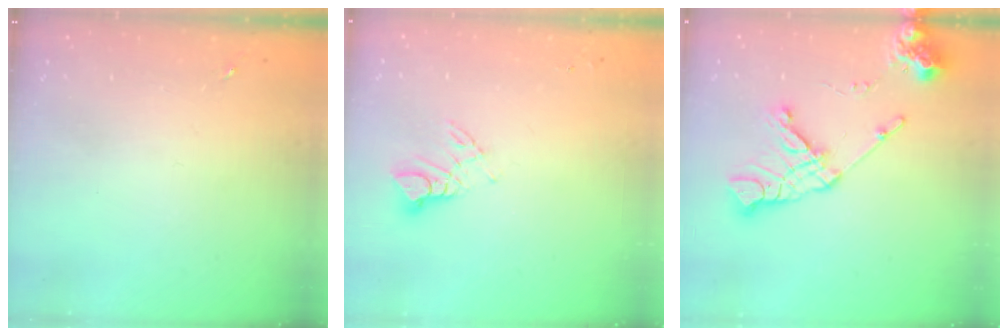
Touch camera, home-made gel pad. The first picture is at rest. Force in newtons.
{"total": 6.2, "press": 6.1, "slide": 0.4}
{"total": 14.4, "press": 14.3, "slide": 1.9}